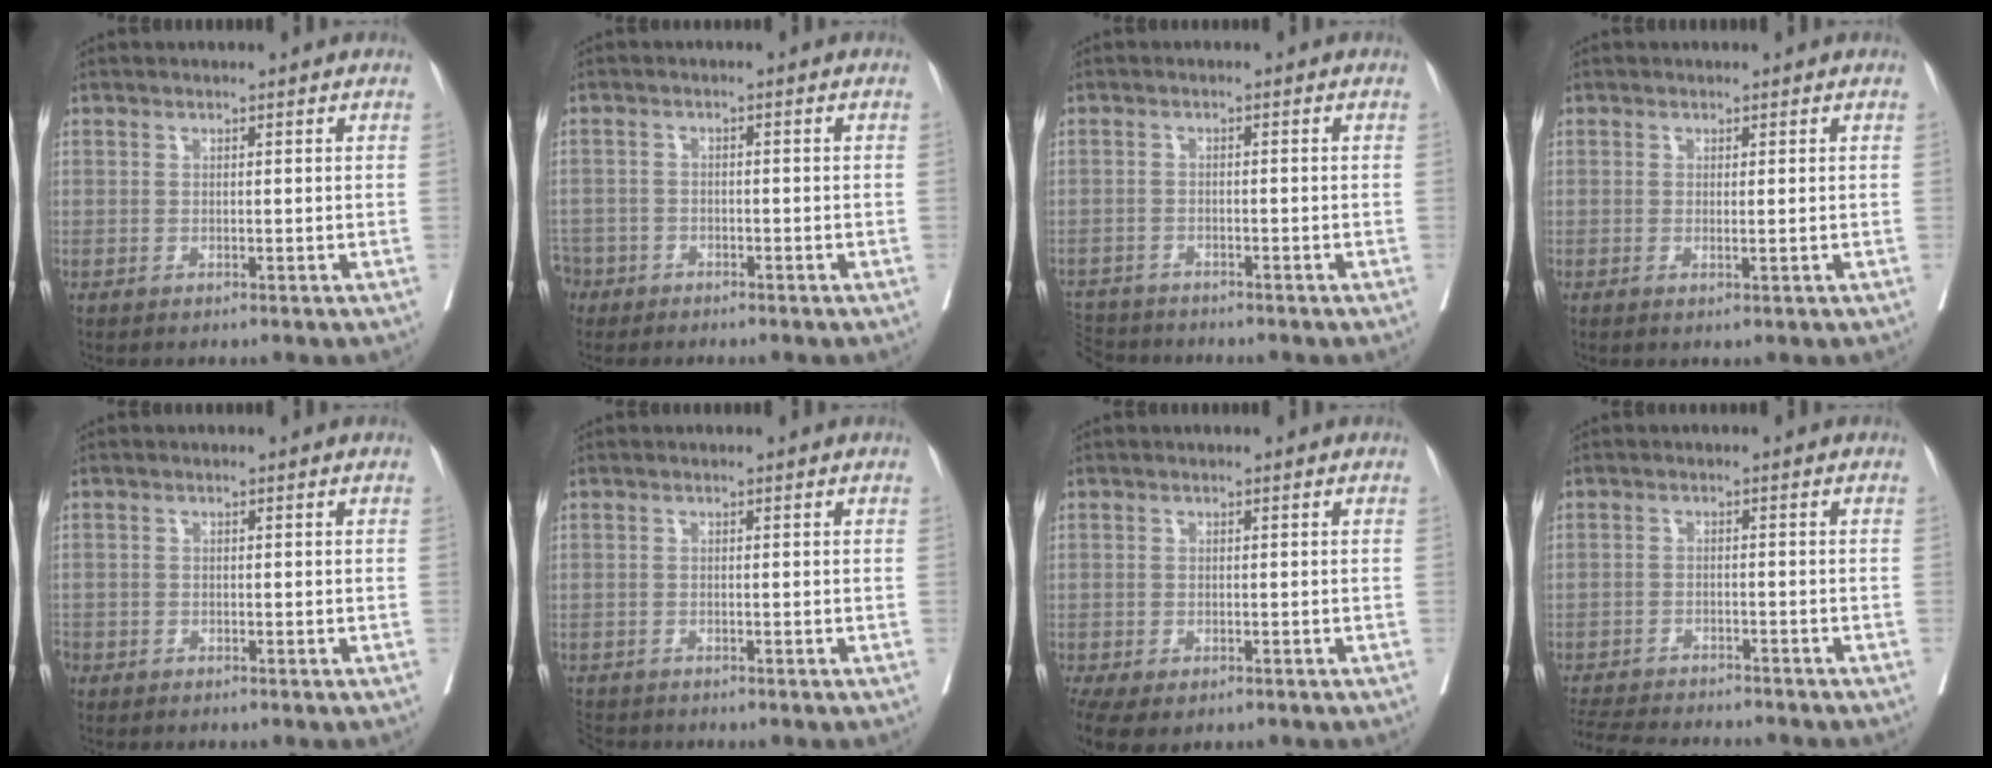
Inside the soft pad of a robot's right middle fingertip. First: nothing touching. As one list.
[{"total": 4.8, "force": [-3.8, 3.0, 0.2], "torque": [-0.007, 0.003, -0.074]}, {"total": 7.2, "force": [-6.7, 2.3, 1.5], "torque": [-0.036, -0.004, -0.112]}, {"total": 1.0, "force": [-0.1, -0.1, 1.0], "torque": [-0.020, -0.004, 0.000]}, {"total": 3.1, "force": [-2.3, 1.9, 0.8], "torque": [-0.021, 0.000, -0.046]}, {"total": 3.4, "force": [-3.1, 1.3, 0.2], "torque": [-0.003, -0.007, -0.058]}, {"total": 9.6, "force": [-6.5, 4.2, 5.6], "torque": [-0.128, -0.006, -0.098]}, {"total": 14.2, "force": [-12.9, 2.4, 5.3], "torque": [-0.108, -0.016, -0.184]}]